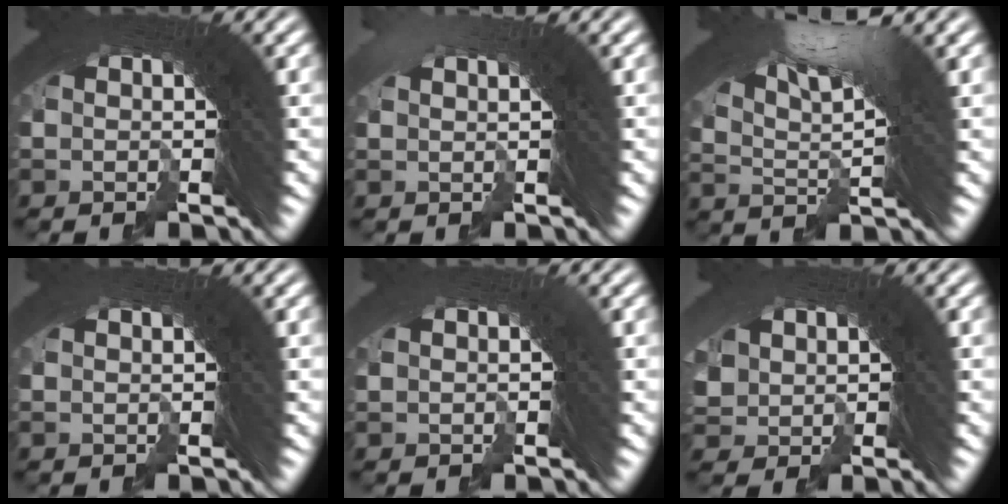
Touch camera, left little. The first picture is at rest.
{"total": 1.8, "force": [1.0, -1.5, 0.1], "torque": [0.015, 0.019, 0.018]}
{"total": 7.0, "force": [3.6, 1.6, 5.8], "torque": [-0.095, 0.006, 0.057]}
{"total": 1.8, "force": [1.3, -1.2, 0.5], "torque": [0.006, 0.010, 0.024]}
{"total": 0.9, "force": [0.5, -0.7, -0.2], "torque": [0.020, 0.012, 0.010]}
{"total": 1.4, "force": [-0.2, 1.2, 0.6], "torque": [-0.007, -0.008, 0.012]}